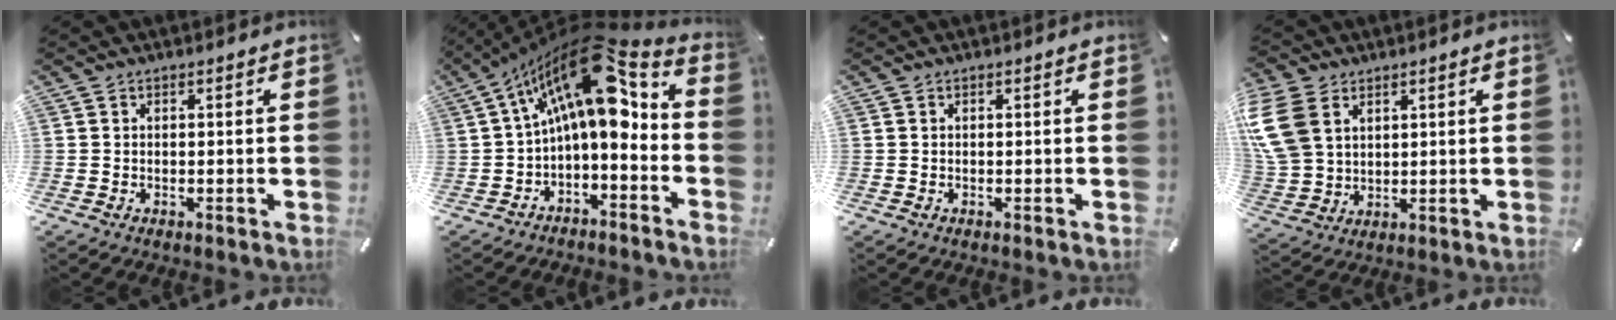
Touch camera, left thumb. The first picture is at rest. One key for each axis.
{"total": 20.1, "fx": 7.2, "fy": 9.6, "fz": 16.1, "tx": -0.268, "ty": -0.053, "tz": 0.118}
{"total": 0.0}
{"total": 12.8, "fx": 4.9, "fy": 9.7, "fz": 6.7, "tx": -0.187, "ty": -0.002, "tz": 0.093}